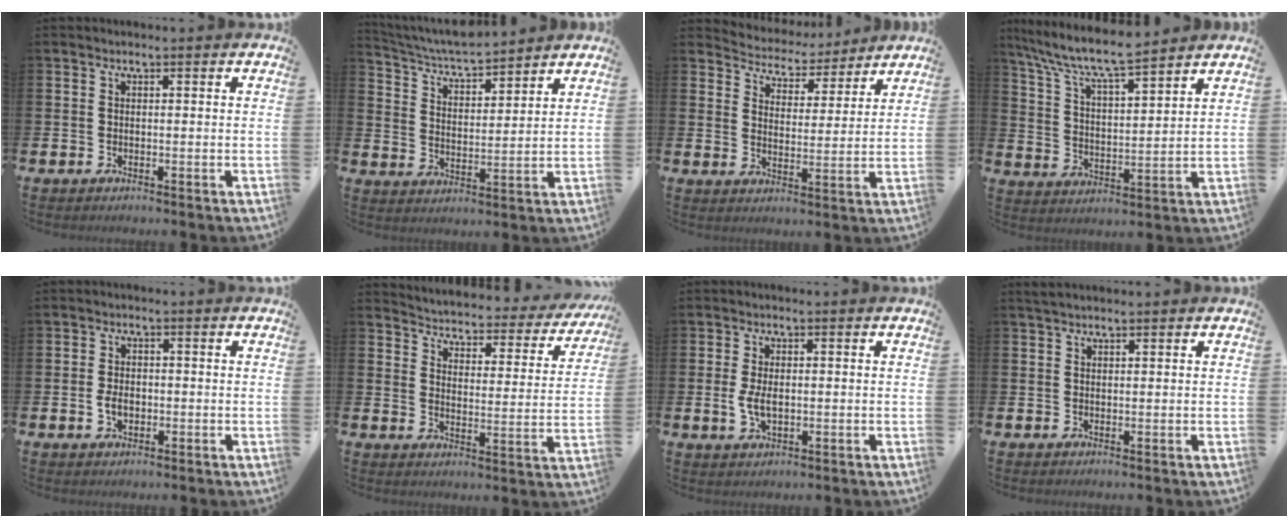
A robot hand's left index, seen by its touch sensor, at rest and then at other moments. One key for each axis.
{"total": 5.5, "fx": 5.3, "fy": 0.6, "fz": 1.2, "tx": -0.049, "ty": -0.034, "tz": 0.092}
{"total": 4.8, "fx": 4.5, "fy": 1.6, "fz": -0.4, "tx": -0.017, "ty": -0.040, "tz": 0.075}
{"total": 8.2, "fx": 7.5, "fy": 0.9, "fz": 3.2, "tx": -0.096, "ty": -0.047, "tz": 0.131}
{"total": 2.6, "fx": -0.4, "fy": 1.8, "fz": 1.8, "tx": -0.034, "ty": 0.005, "tz": -0.009}
{"total": 3.2, "fx": 3.0, "fy": 0.9, "fz": 0.4, "tx": -0.033, "ty": -0.032, "tz": 0.042}
{"total": 3.2, "fx": -0.1, "fy": 1.8, "fz": 2.7, "tx": -0.052, "ty": 0.007, "tz": -0.002}
{"total": 1.6, "fx": 1.5, "fy": 0.3, "fz": 0.5, "tx": -0.010, "ty": 0.004, "tz": 0.026}